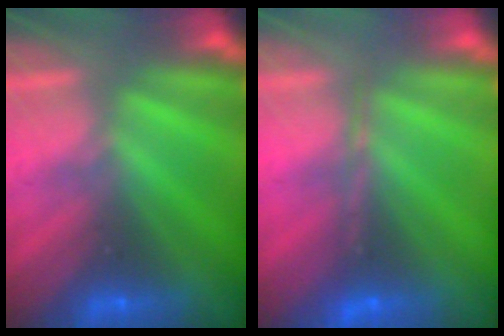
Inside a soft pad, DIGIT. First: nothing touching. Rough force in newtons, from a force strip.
{"total": 1.7}